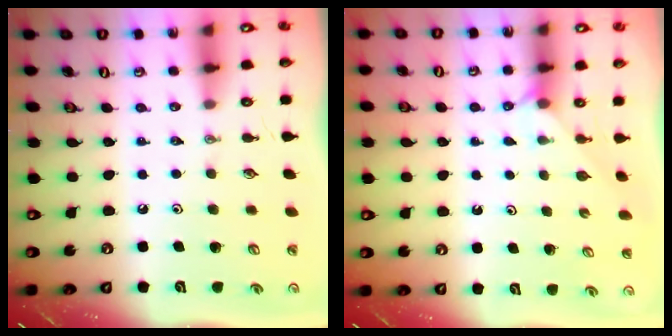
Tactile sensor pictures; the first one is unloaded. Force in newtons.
{"total": 2.7, "press": 2.7, "slide": 0.3}